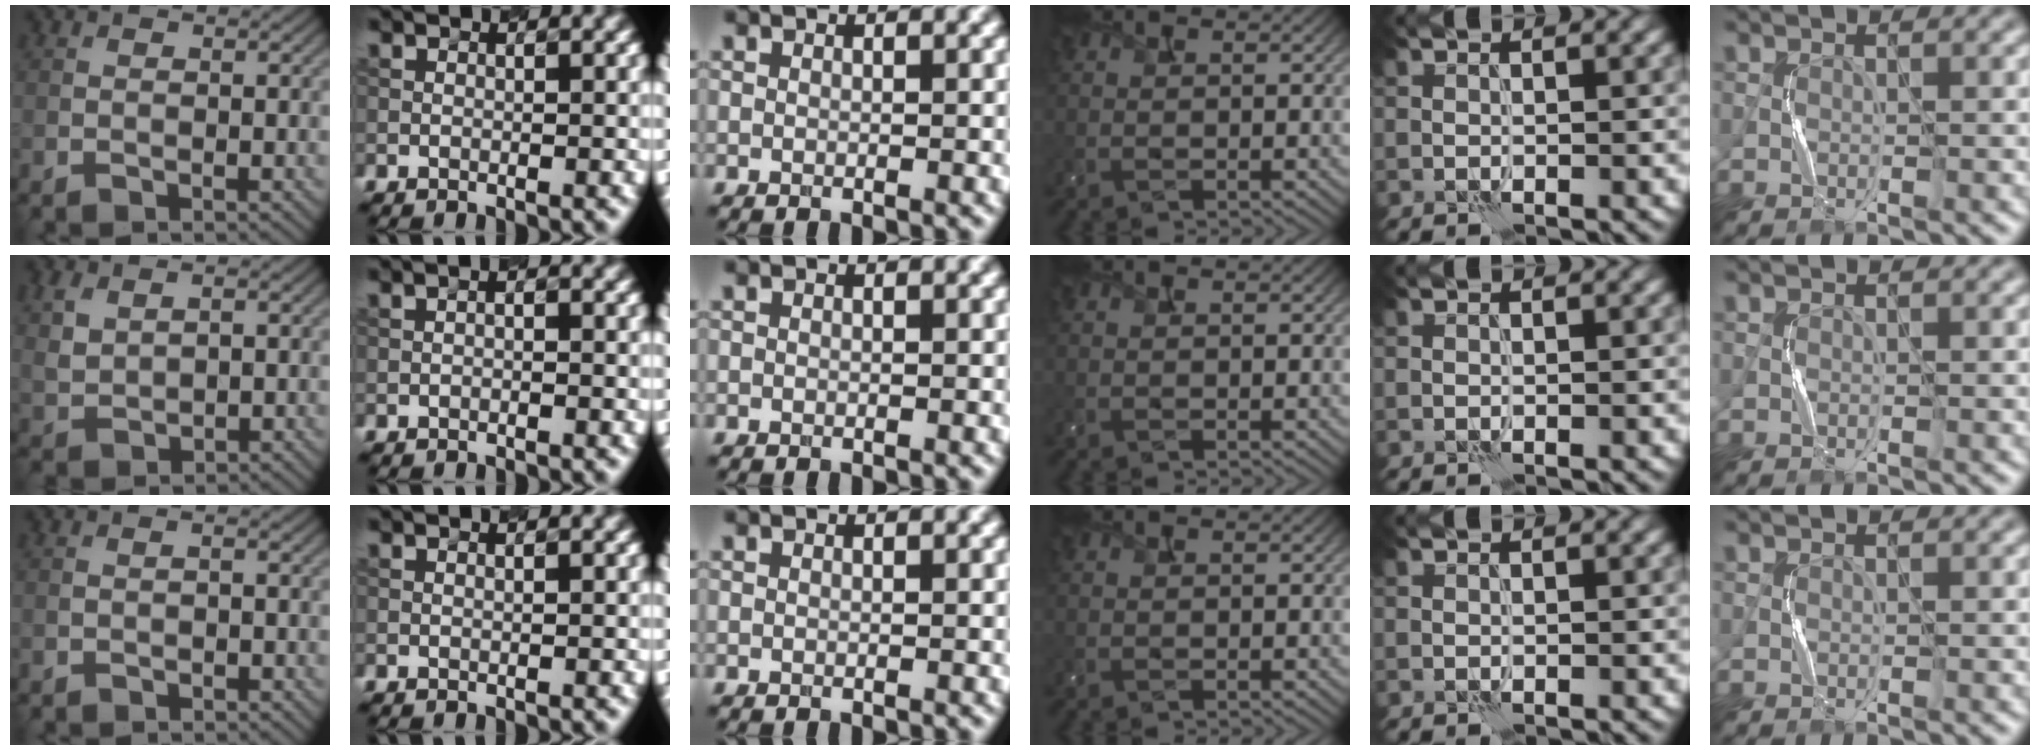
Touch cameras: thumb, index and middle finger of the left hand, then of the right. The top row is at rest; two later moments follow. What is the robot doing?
{"motion": "squeeze", "object": "bubble wrap"}